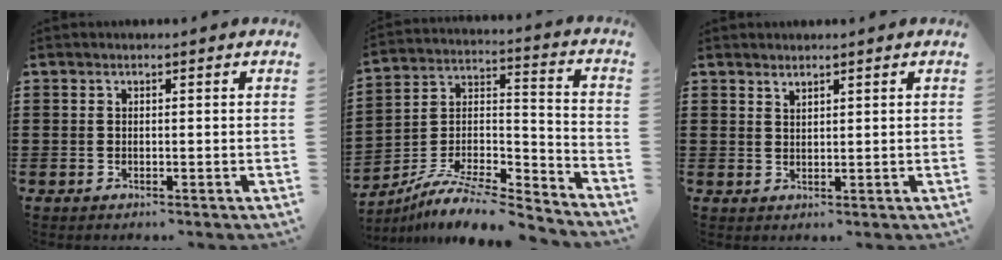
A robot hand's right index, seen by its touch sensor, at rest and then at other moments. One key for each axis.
{"total": 8.8, "fx": -7.7, "fy": 2.0, "fz": 3.7, "tx": -0.065, "ty": 0.012, "tz": -0.152}
{"total": 1.4, "fx": 1.4, "fy": 0.2, "fz": 0.0, "tx": -0.002, "ty": 0.001, "tz": 0.027}